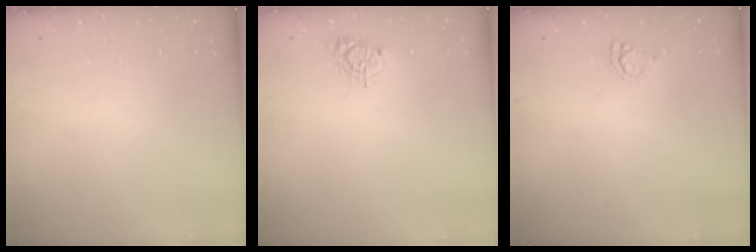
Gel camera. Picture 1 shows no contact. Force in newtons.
{"total": 5.8, "press": 5.8, "slide": 0.3}
{"total": 5.0, "press": 5.0, "slide": 0.5}